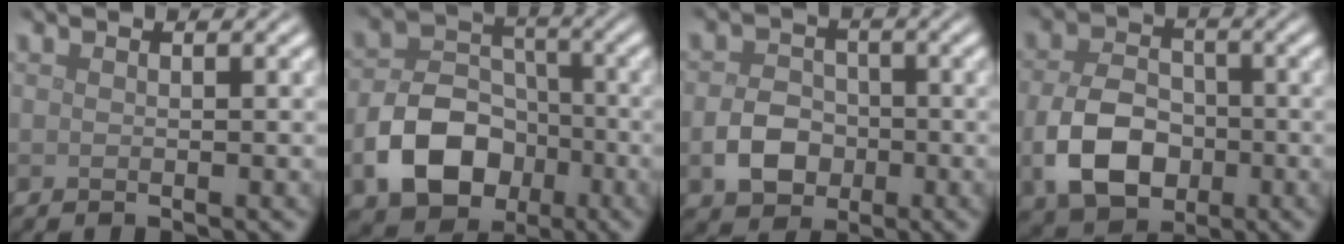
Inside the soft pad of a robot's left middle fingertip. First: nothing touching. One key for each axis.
{"total": 7.9, "fx": -3.0, "fy": 5.8, "fz": 4.5, "tx": -0.083, "ty": -0.005, "tz": -0.056}
{"total": 3.9, "fx": -1.2, "fy": 3.1, "fz": 2.1, "tx": -0.036, "ty": 0.002, "tz": -0.024}
{"total": 6.8, "fx": -1.8, "fy": 4.8, "fz": 4.5, "tx": -0.098, "ty": -0.008, "tz": -0.032}